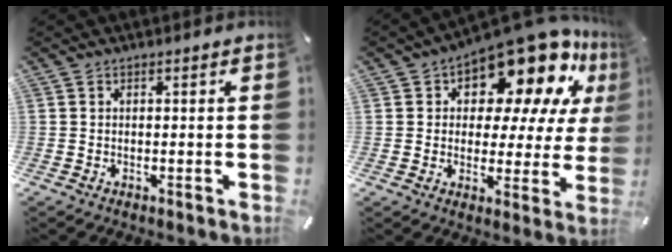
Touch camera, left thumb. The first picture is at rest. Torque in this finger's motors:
{"motor_torque": [2.51, 2.50, 1.65, -1.12, 0.38]}